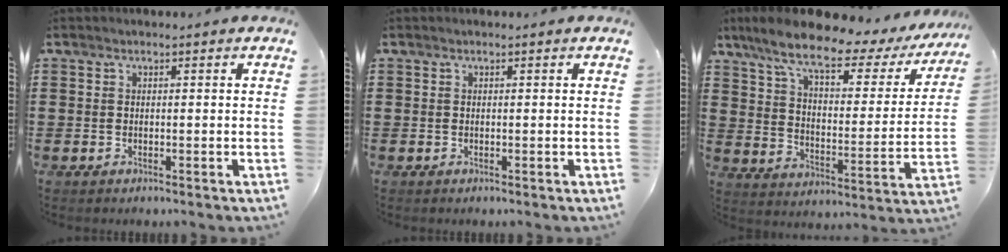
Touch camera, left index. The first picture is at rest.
{"total": 0.0}
{"total": 10.3, "force": [7.6, 2.1, 6.6], "torque": [-0.147, -0.037, 0.124]}